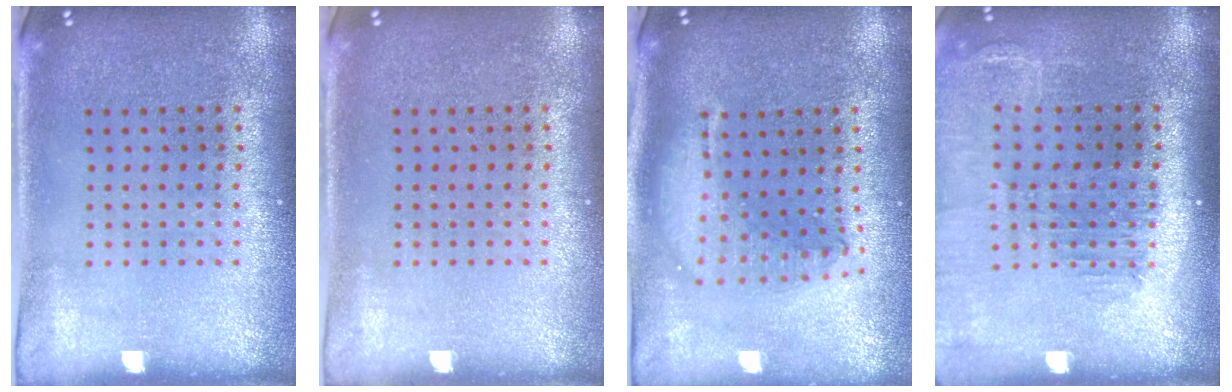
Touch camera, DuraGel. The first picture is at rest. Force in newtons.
{"total": 0.0}
{"total": 1.9, "press": 1.5, "slide": 1.1}
{"total": 1.4, "press": 1.3, "slide": 0.3}